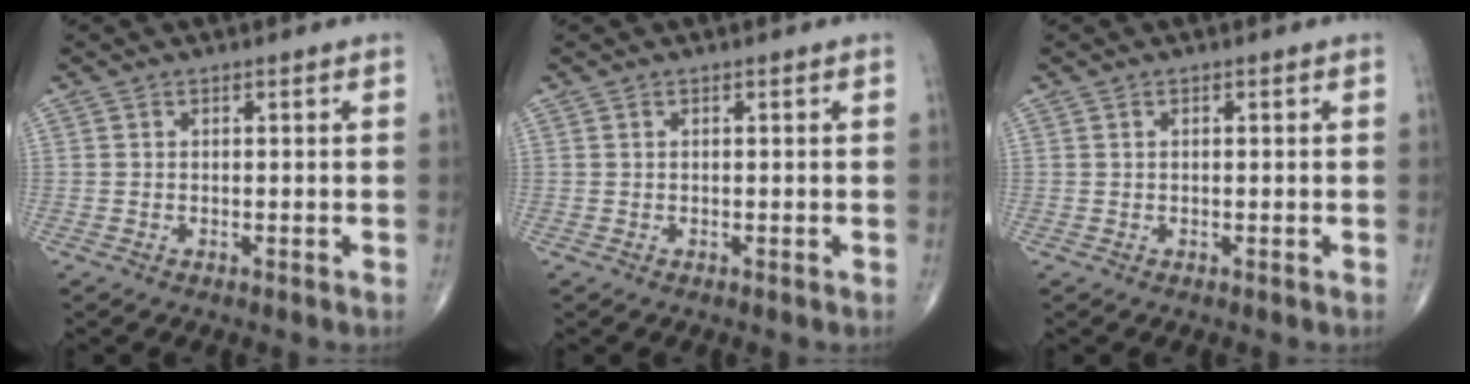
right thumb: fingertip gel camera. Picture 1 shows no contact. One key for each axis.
{"total": 0.0}
{"total": 0.0}